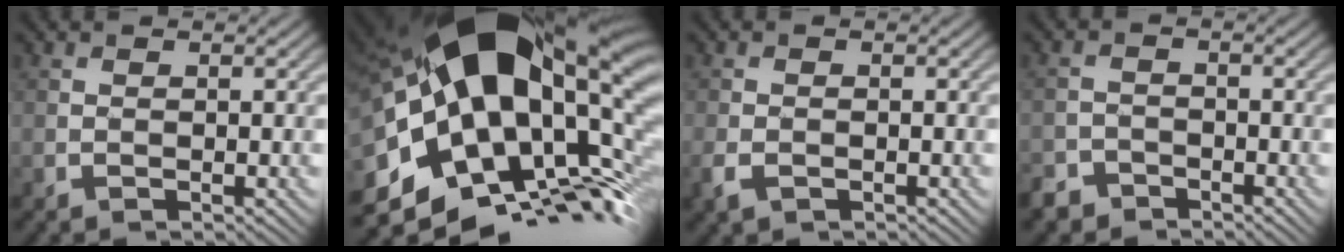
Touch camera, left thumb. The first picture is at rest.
{"total": 22.1, "force": [2.5, 11.6, 18.6], "torque": [-0.342, -0.020, 0.047]}
{"total": 2.3, "force": [-1.2, 1.4, 1.4], "torque": [-0.035, -0.009, -0.024]}
{"total": 3.1, "force": [-2.7, 1.6, 0.5], "torque": [-0.005, -0.001, -0.057]}